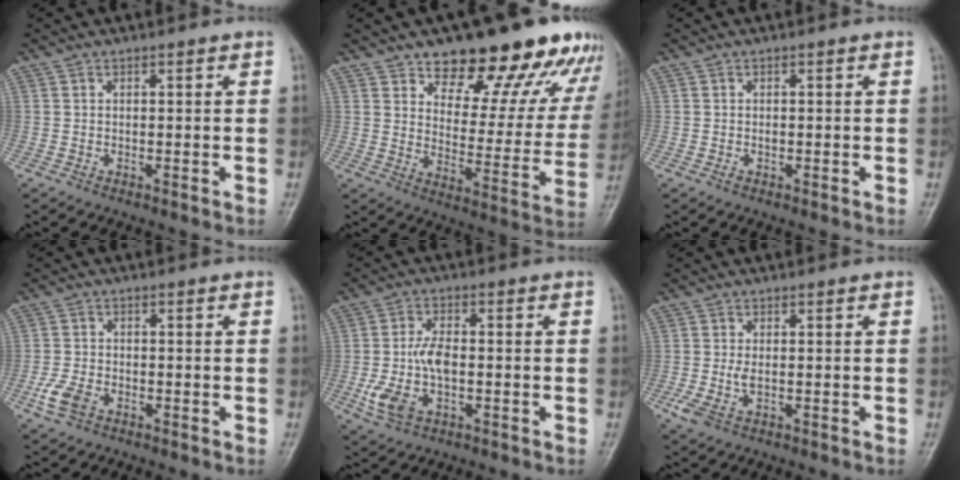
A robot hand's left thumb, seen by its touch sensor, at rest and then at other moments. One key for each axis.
{"total": 21.5, "fx": 15.4, "fy": 9.4, "fz": 11.6, "tx": -0.099, "ty": -0.083, "tz": 0.204}
{"total": 0.8, "fx": -0.3, "fy": 0.6, "fz": 0.5, "tx": -0.011, "ty": 0.004, "tz": -0.005}
{"total": 4.7, "fx": -2.5, "fy": 2.8, "fz": 2.8, "tx": -0.071, "ty": 0.007, "tz": -0.051}
{"total": 9.1, "fx": -1.8, "fy": 5.1, "fz": 7.4, "tx": -0.156, "ty": 0.010, "tz": -0.033}
{"total": 3.6, "fx": -1.0, "fy": 1.9, "fz": 3.0, "tx": -0.079, "ty": 0.000, "tz": -0.017}